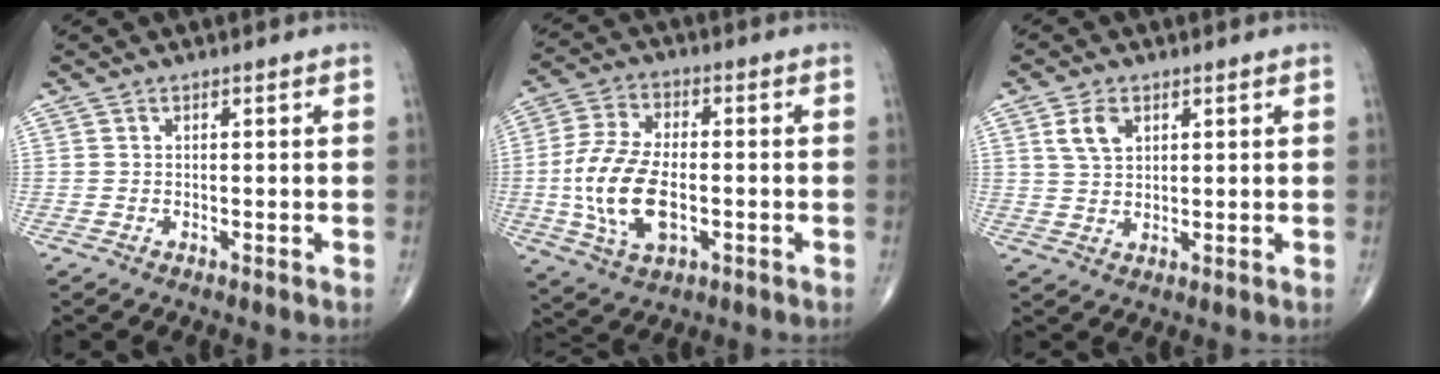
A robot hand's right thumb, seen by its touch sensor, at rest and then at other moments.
{"total": 14.5, "force": [-2.2, 8.0, 12.0], "torque": [-0.241, 0.007, -0.038]}
{"total": 4.9, "force": [2.1, 3.1, 3.2], "torque": [-0.050, -0.006, 0.043]}